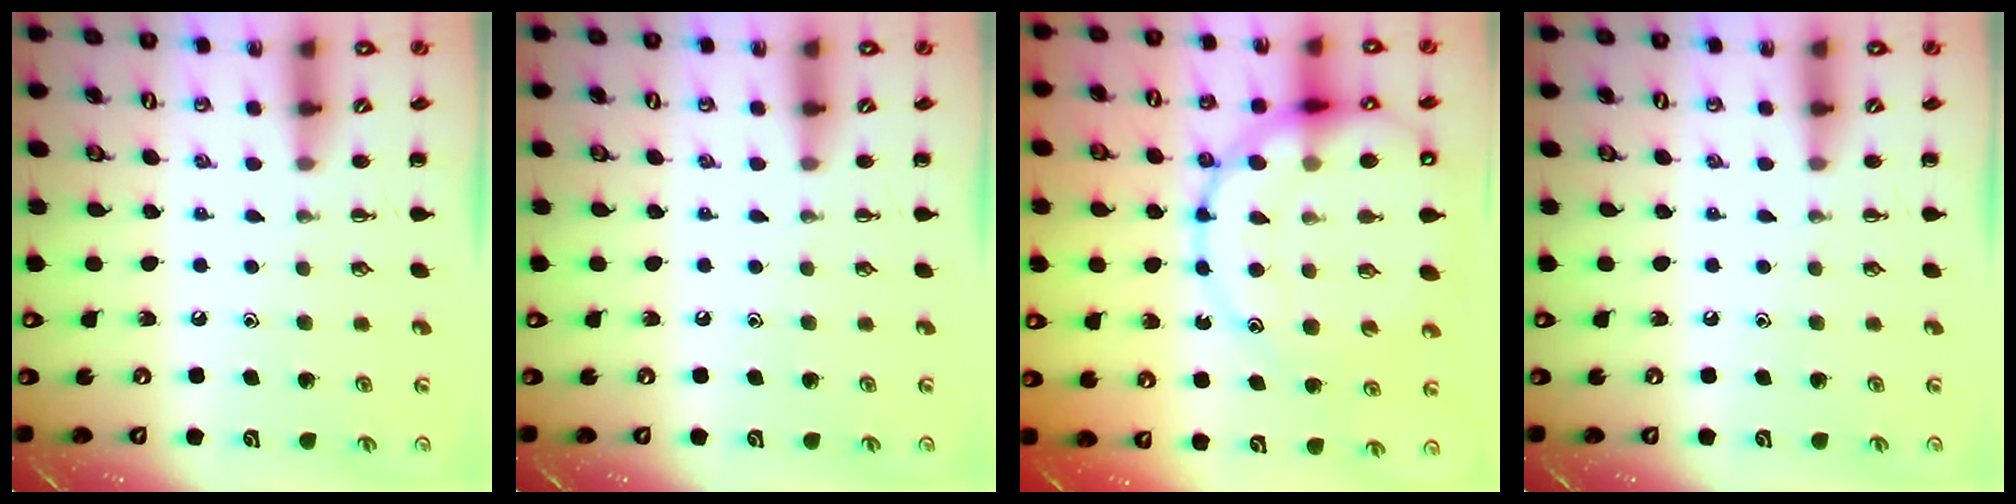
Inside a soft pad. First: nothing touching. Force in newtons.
{"total": 0.0}
{"total": 24.3, "press": 24.0, "slide": 3.3}
{"total": 0.0}